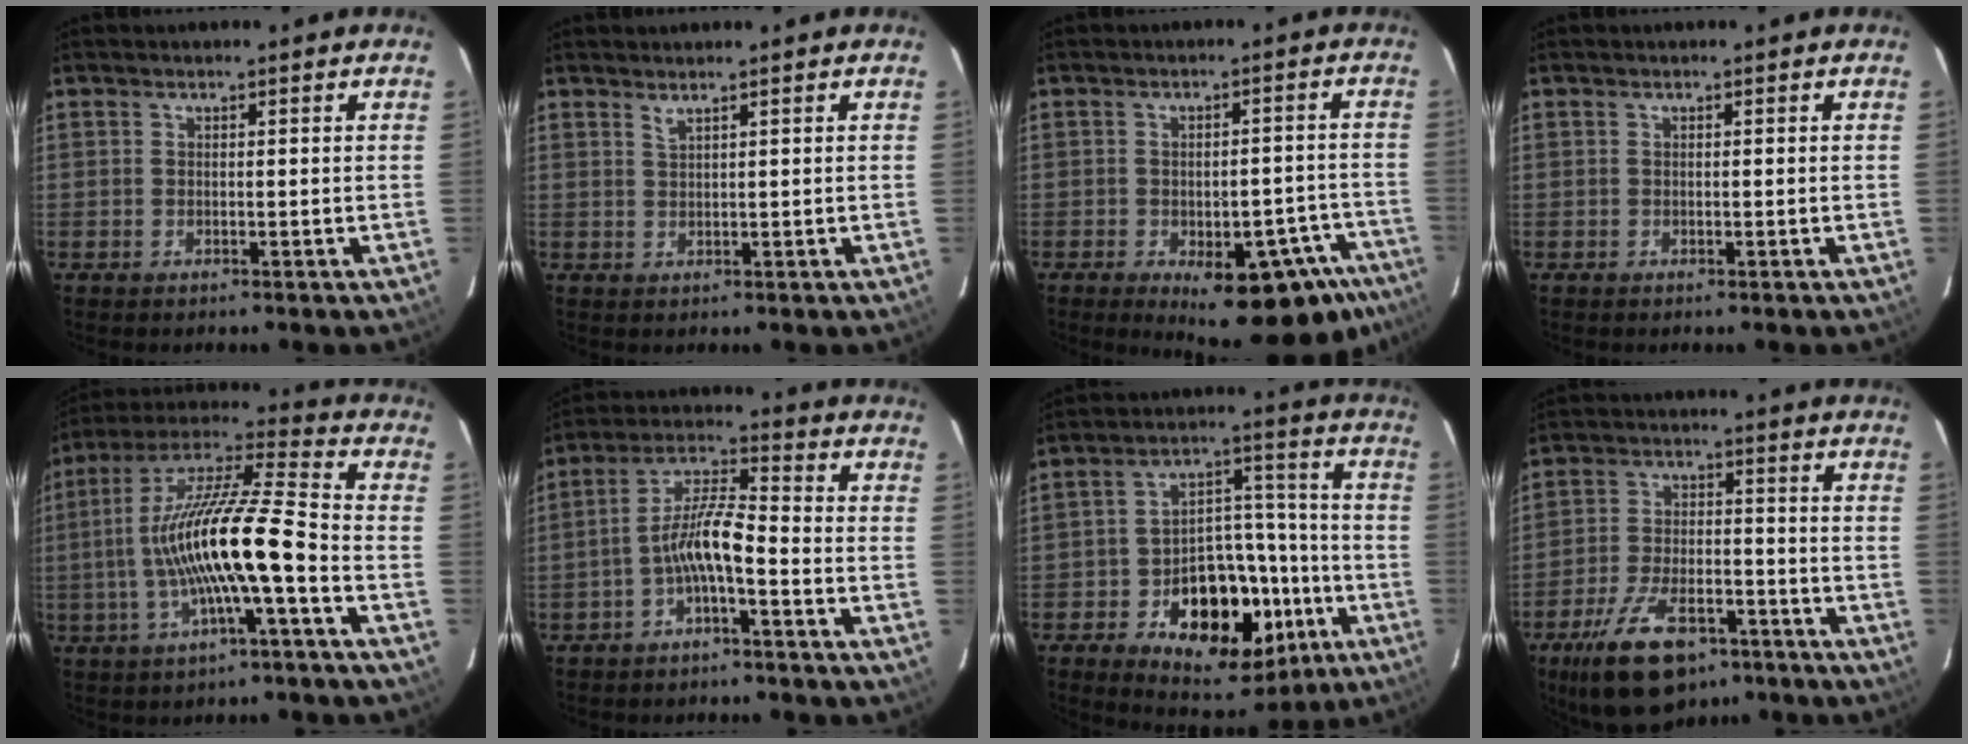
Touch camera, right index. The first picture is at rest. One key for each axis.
{"total": 1.1, "fx": 0.9, "fy": -0.4, "fz": 0.5, "tx": -0.007, "ty": -0.001, "tz": 0.016}
{"total": 17.9, "fx": -11.3, "fy": 7.7, "fz": 11.6, "tx": -0.130, "ty": 0.005, "tz": -0.124}
{"total": 0.0}
{"total": 16.8, "fx": -3.9, "fy": 1.7, "fz": 16.3, "tx": -0.304, "ty": 0.005, "tz": -0.072}
{"total": 7.6, "fx": -3.3, "fy": 1.3, "fz": 6.7, "tx": -0.145, "ty": 0.017, "tz": -0.062}
{"total": 19.5, "fx": -8.2, "fy": 12.1, "fz": 12.8, "tx": -0.229, "ty": 0.028, "tz": -0.107}
{"total": 16.0, "fx": -10.4, "fy": 7.5, "fz": 9.6, "tx": -0.202, "ty": -0.012, "tz": -0.170}